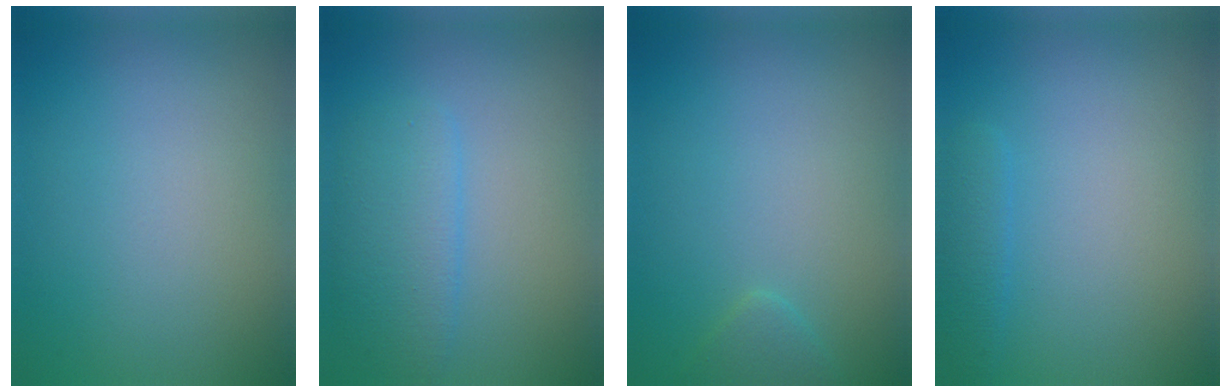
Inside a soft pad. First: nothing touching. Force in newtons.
{"total": 3.4, "press": 3.4, "slide": 0.1}
{"total": 1.1, "press": 1.1, "slide": 0.1}
{"total": 1.5, "press": 1.5, "slide": 0.2}